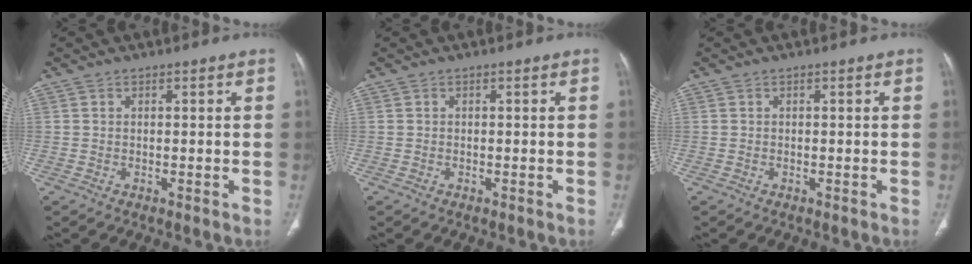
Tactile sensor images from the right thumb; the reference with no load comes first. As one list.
[{"total": 0.0}, {"total": 0.0}]